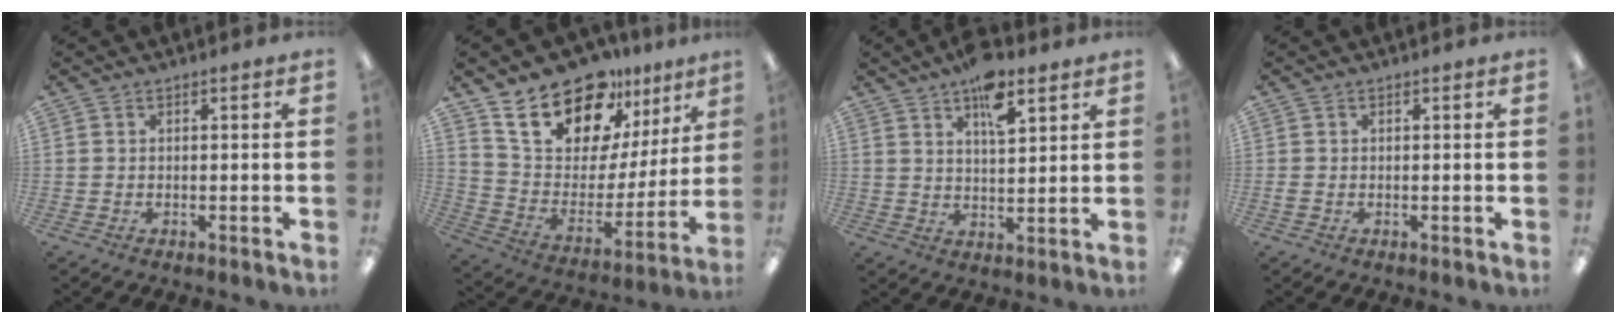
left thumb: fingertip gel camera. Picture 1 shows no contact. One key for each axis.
{"total": 21.0, "fx": 16.0, "fy": 10.2, "fz": 9.1, "tx": -0.169, "ty": -0.105, "tz": 0.288}
{"total": 9.3, "fx": 6.0, "fy": 3.8, "fz": 6.1, "tx": -0.086, "ty": -0.028, "tz": 0.099}
{"total": 1.0, "fx": 0.0, "fy": 0.5, "fz": 0.8, "tx": -0.016, "ty": 0.002, "tz": -0.001}